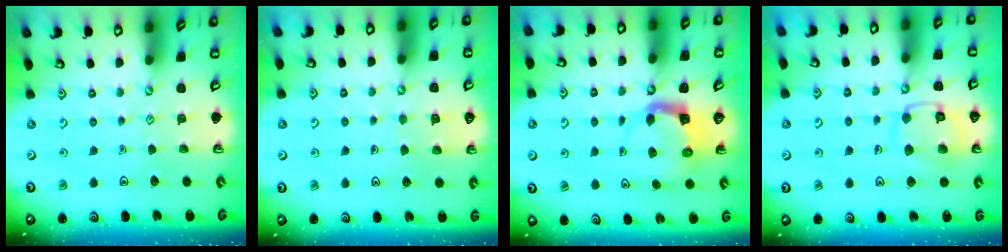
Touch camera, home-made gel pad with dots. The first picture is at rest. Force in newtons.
{"total": 6.2, "press": 6.2, "slide": 0.6}
{"total": 3.8, "press": 3.7, "slide": 0.6}
{"total": 12.5, "press": 12.4, "slide": 0.9}